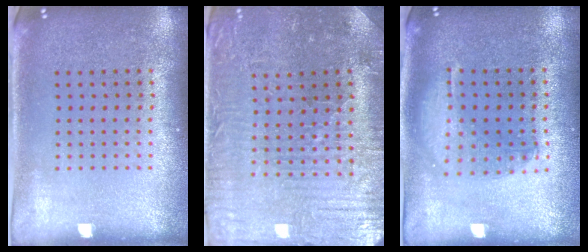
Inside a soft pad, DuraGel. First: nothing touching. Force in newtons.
{"total": 2.3, "press": 2.2, "slide": 0.4}
{"total": 1.4, "press": 1.3, "slide": 0.5}